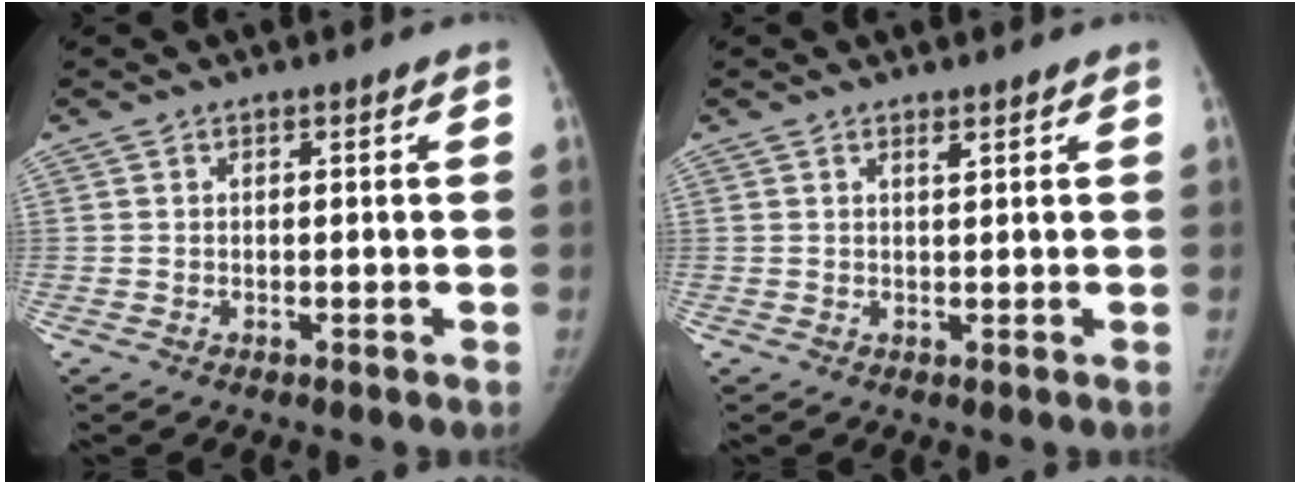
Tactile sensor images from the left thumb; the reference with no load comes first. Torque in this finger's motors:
{"motor_torque": [0.12, 0.09, 0.34, 0.36, 0.09]}